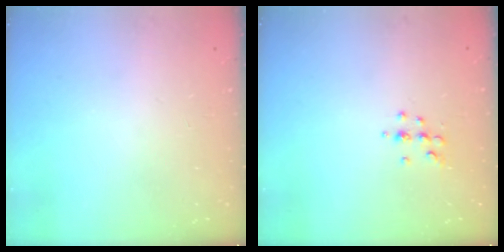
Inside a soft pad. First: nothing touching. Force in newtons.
{"total": 5.0, "press": 4.8, "slide": 1.4}